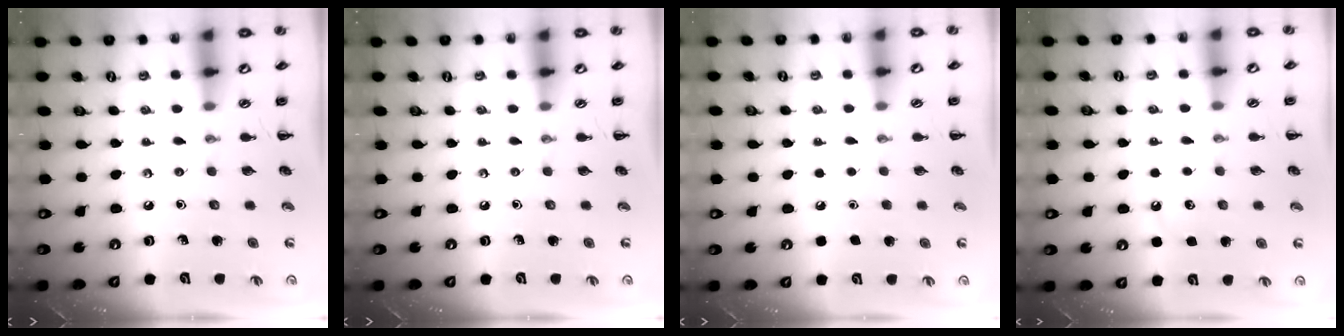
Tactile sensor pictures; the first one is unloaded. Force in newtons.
{"total": 0.0}
{"total": 1.8, "press": 1.8, "slide": 0.1}
{"total": 3.0, "press": 2.9, "slide": 0.9}